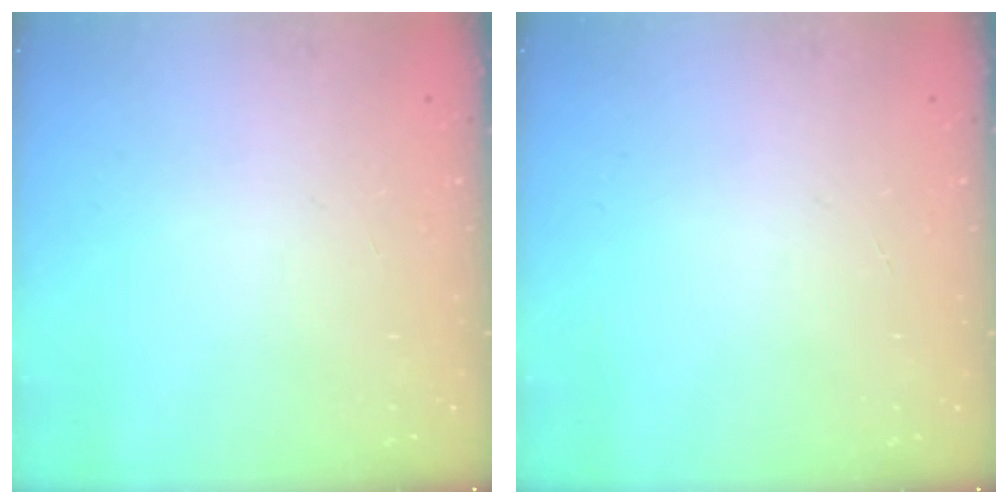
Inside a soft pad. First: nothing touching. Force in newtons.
{"total": 0.0}